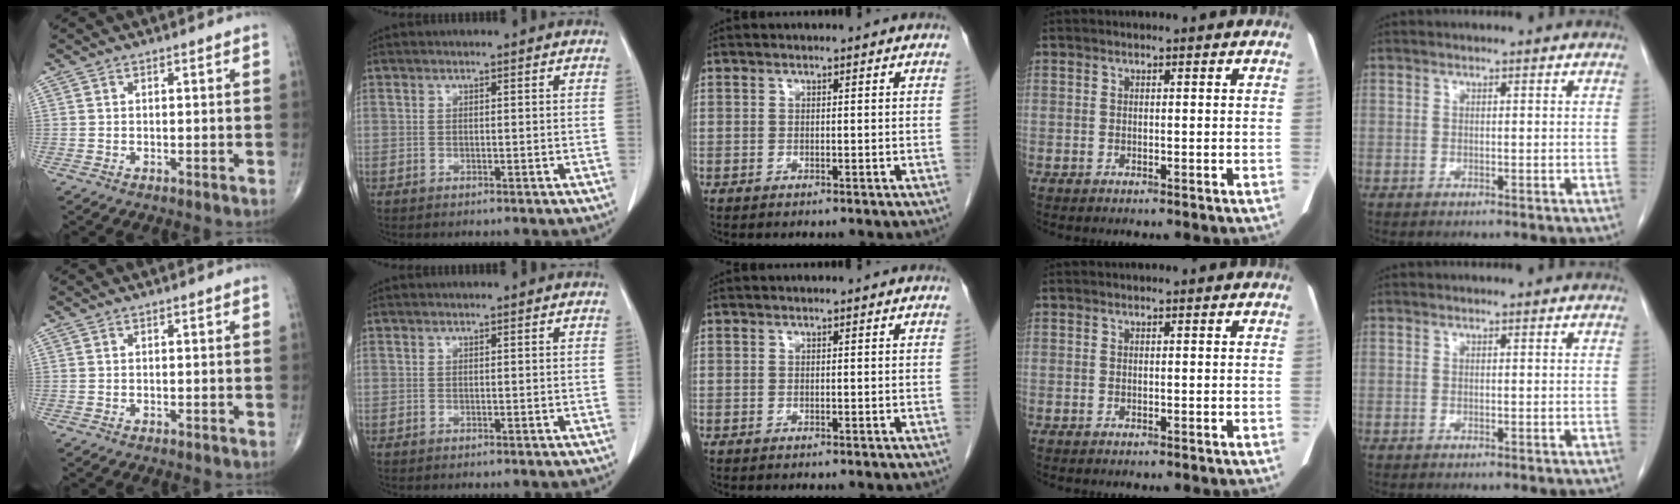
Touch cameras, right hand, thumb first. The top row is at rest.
{}